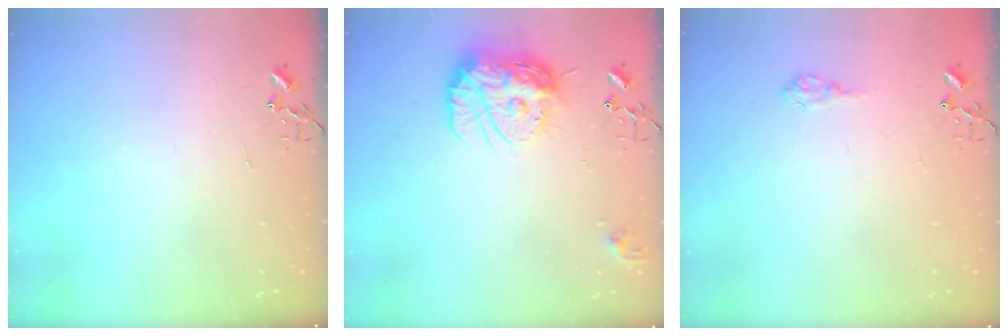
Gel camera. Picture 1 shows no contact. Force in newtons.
{"total": 14.6, "press": 14.5, "slide": 1.5}
{"total": 6.8, "press": 6.7, "slide": 0.8}